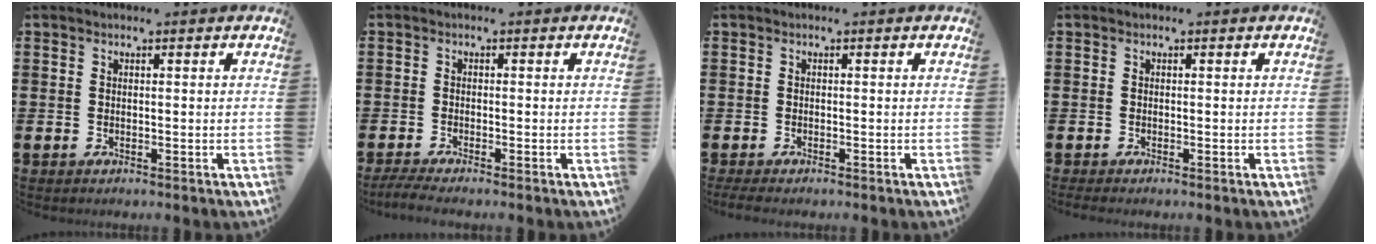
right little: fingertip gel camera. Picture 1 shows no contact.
{"total": 1.4, "force": [-1.1, 0.0, 0.9], "torque": [-0.015, 0.000, -0.020]}
{"total": 0.7, "force": [-0.5, 0.1, 0.5], "torque": [-0.009, -0.002, -0.010]}
{"total": 0.0}